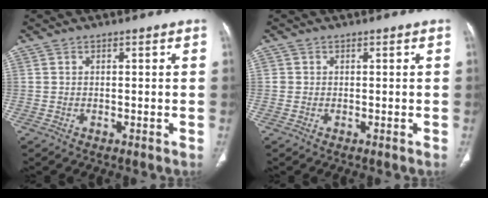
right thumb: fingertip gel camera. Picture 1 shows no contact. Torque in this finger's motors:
{"motor_torque": [-0.01, -0.04, 0.19, 0.16, 0.01]}